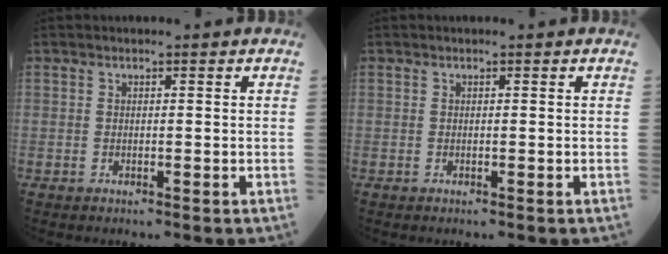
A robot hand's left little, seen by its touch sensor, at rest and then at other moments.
{"total": 0.0}